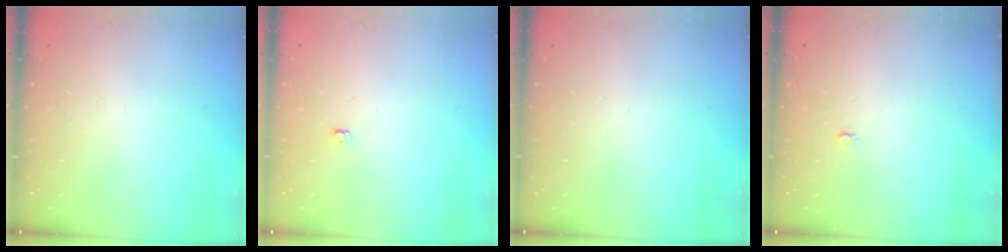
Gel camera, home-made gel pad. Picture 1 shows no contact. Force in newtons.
{"total": 3.6, "press": 3.5, "slide": 0.6}
{"total": 0.0}
{"total": 2.2, "press": 2.2, "slide": 0.2}